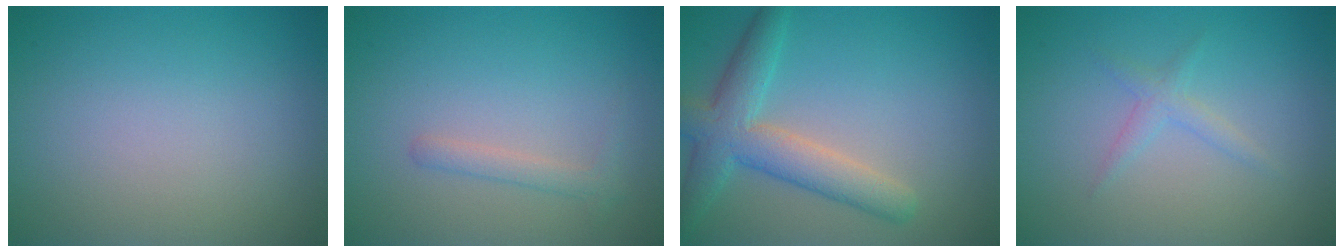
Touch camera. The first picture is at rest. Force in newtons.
{"total": 1.3, "press": 1.3, "slide": 0.1}
{"total": 5.2, "press": 5.2, "slide": 0.2}
{"total": 1.3, "press": 1.3, "slide": 0.0}